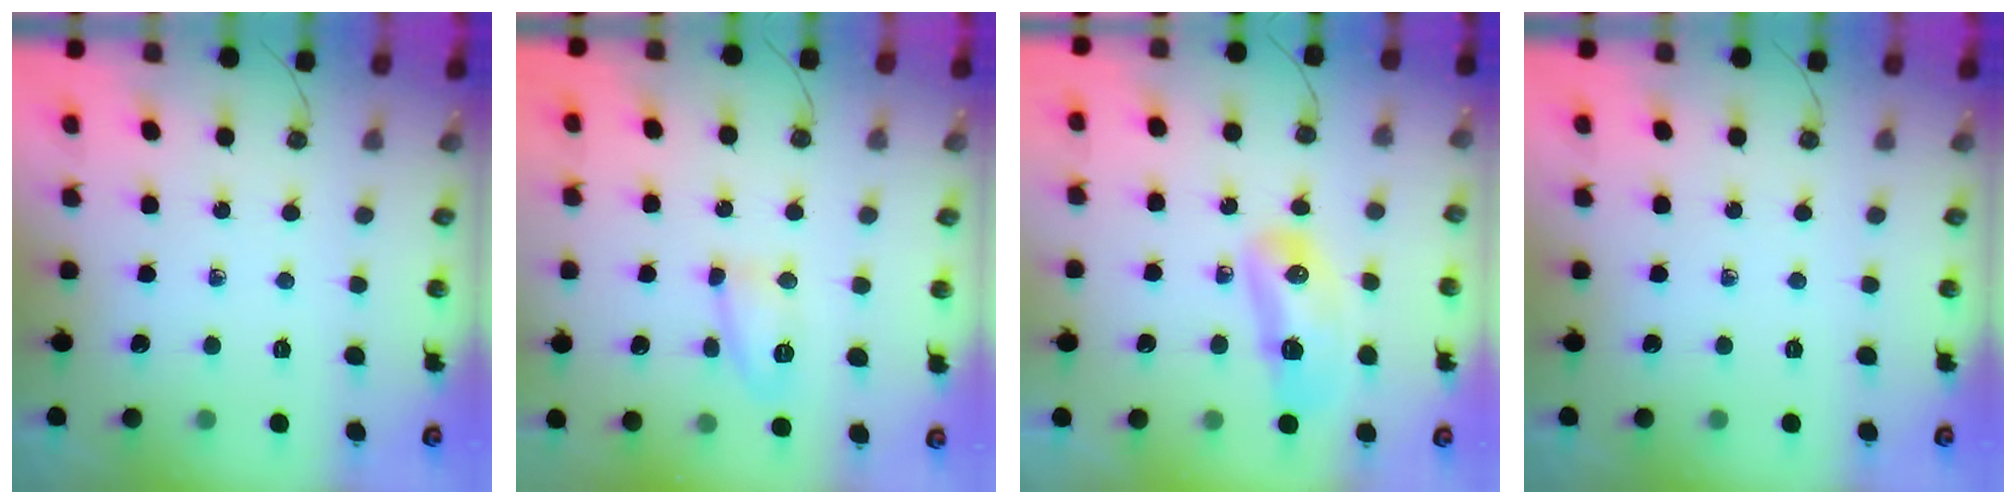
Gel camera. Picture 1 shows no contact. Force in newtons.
{"total": 7.9, "press": 7.9, "slide": 0.5}
{"total": 9.7, "press": 9.6, "slide": 1.3}
{"total": 0.0}